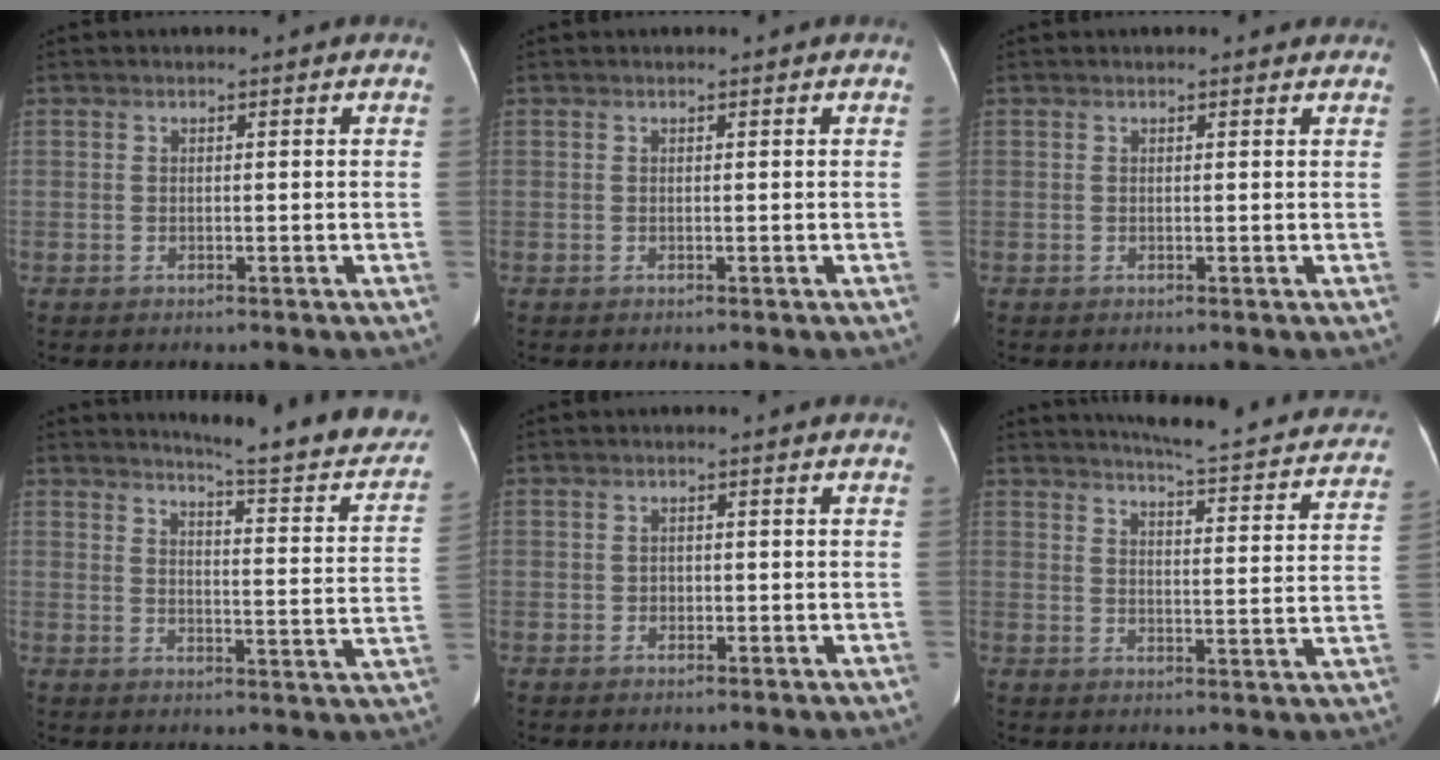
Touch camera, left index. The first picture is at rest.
{"total": 0.0}
{"total": 1.5, "force": [1.4, 0.5, 0.5], "torque": [-0.010, 0.006, 0.009]}
{"total": 17.6, "force": [15.7, 1.4, 7.8], "torque": [-0.090, -0.068, 0.175]}
{"total": 1.0, "force": [-0.4, 0.8, 0.4], "torque": [-0.005, 0.003, -0.005]}
{"total": 20.4, "force": [18.7, 2.6, 7.7], "torque": [-0.093, -0.044, 0.212]}